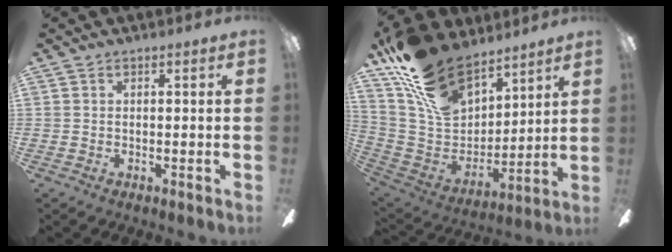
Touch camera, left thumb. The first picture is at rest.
{"total": 22.0, "force": [15.4, 11.4, 10.9], "torque": [-0.210, -0.085, 0.287]}